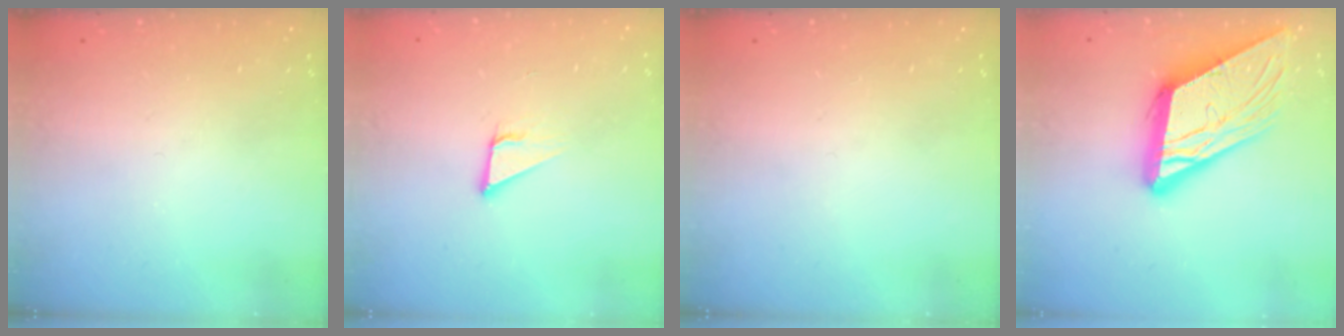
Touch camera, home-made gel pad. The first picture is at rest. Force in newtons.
{"total": 3.5, "press": 3.5, "slide": 0.2}
{"total": 0.0}
{"total": 18.0, "press": 17.8, "slide": 2.4}